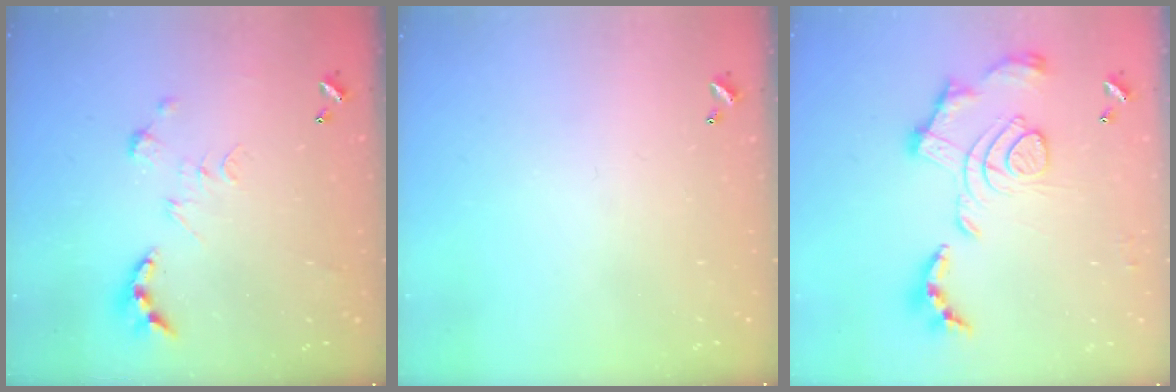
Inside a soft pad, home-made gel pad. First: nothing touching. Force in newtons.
{"total": 0.0}
{"total": 2.1, "press": 1.4, "slide": 1.5}